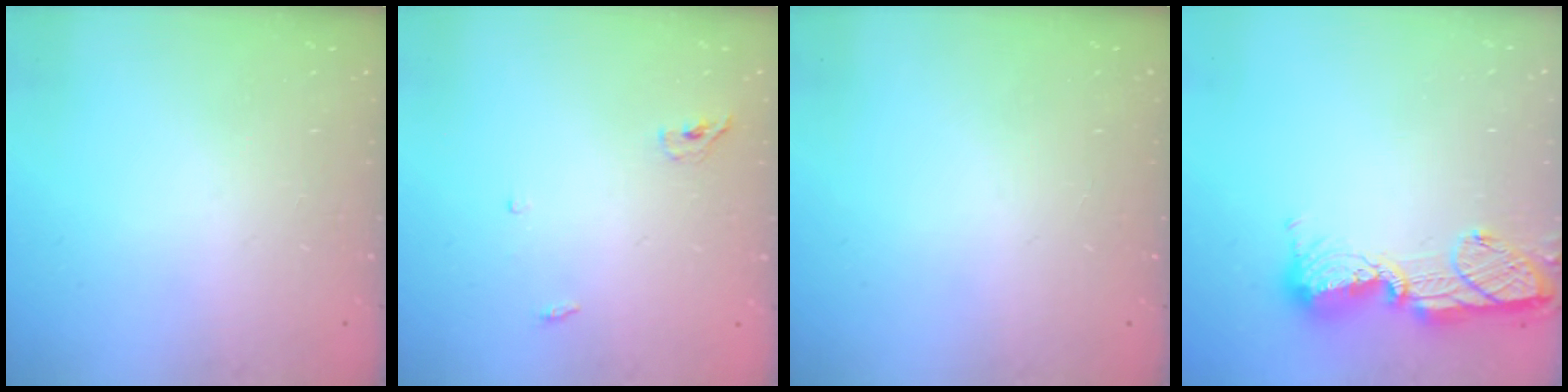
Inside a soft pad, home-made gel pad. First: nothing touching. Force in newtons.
{"total": 3.4, "press": 3.4, "slide": 0.7}
{"total": 0.0}
{"total": 13.9, "press": 13.8, "slide": 1.0}